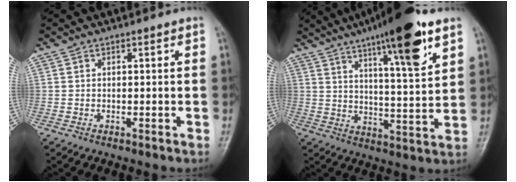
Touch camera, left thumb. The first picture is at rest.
{"total": 17.6, "force": [10.2, 3.2, 14.0], "torque": [-0.201, -0.041, 0.160]}